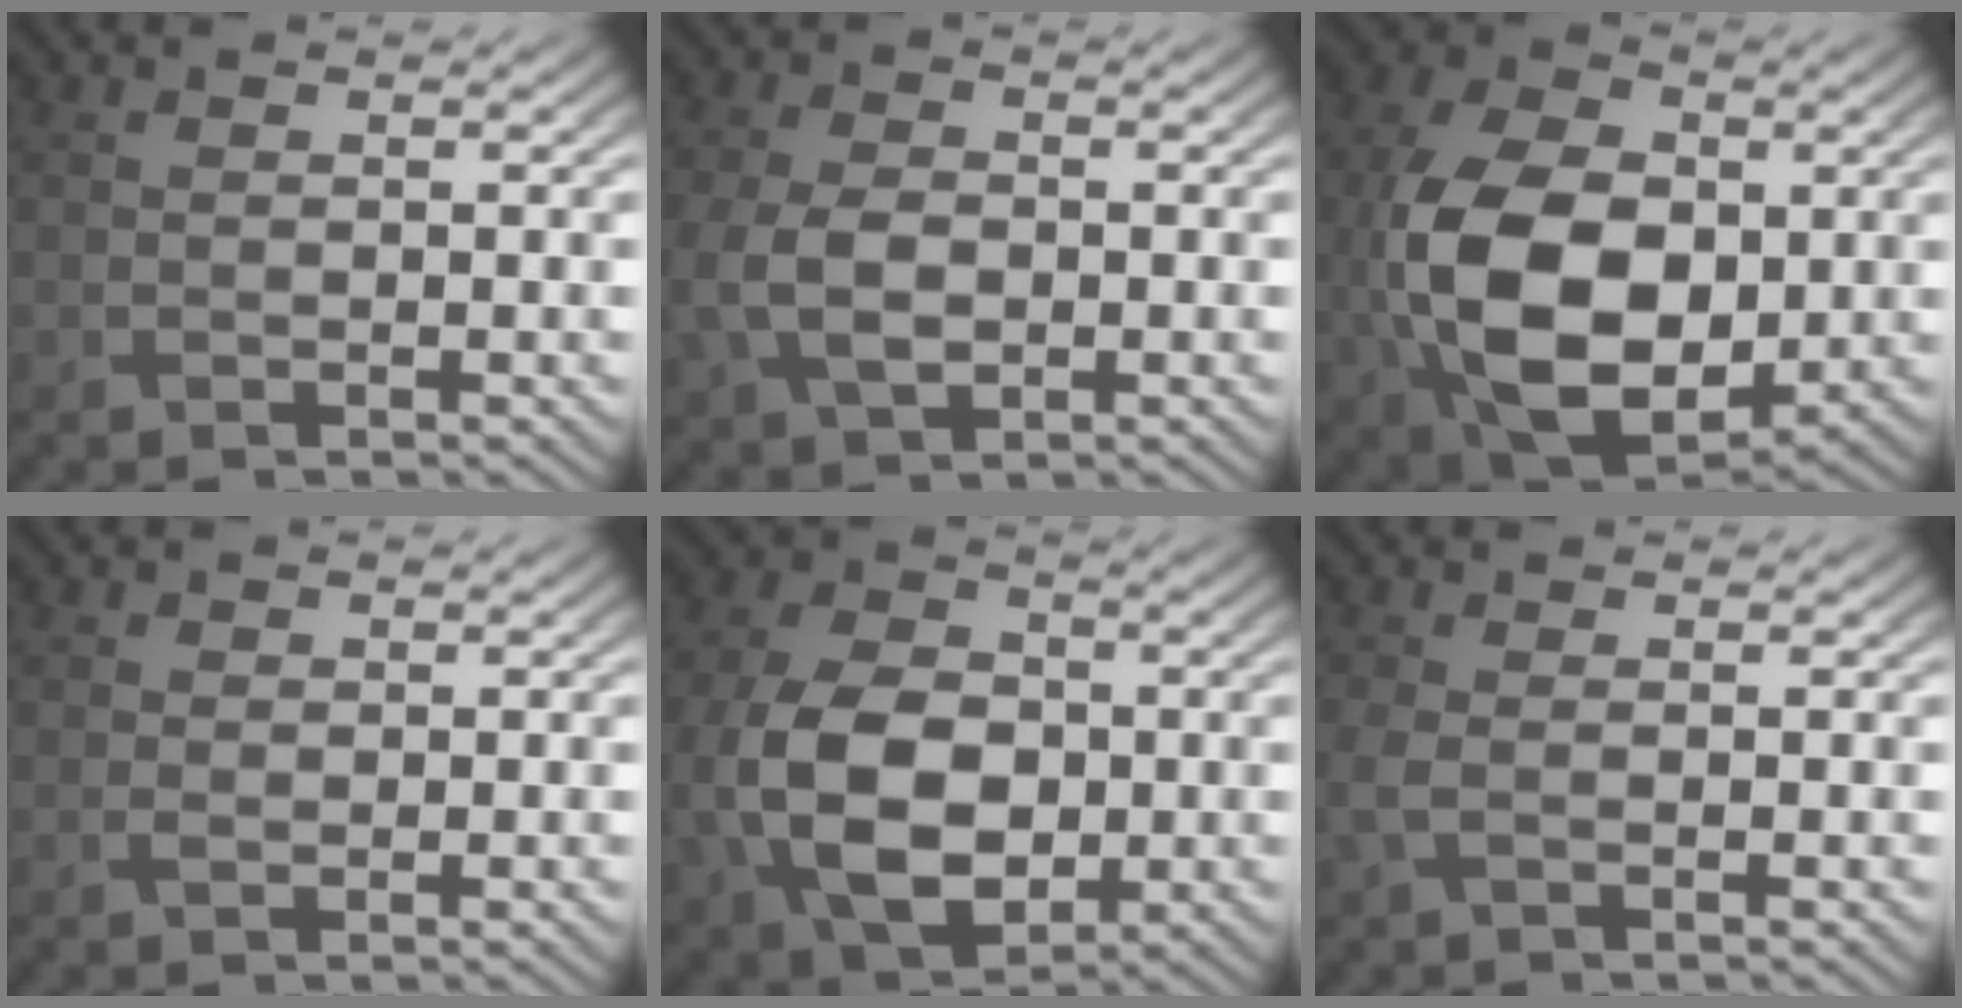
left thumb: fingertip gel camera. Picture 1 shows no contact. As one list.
[{"total": 6.0, "force": [-1.0, 4.0, 4.4], "torque": [-0.118, -0.014, -0.017]}, {"total": 15.4, "force": [-1.6, 10.2, 11.5], "torque": [-0.269, -0.026, -0.023]}, {"total": 0.8, "force": [-0.1, 0.7, 0.4], "torque": [-0.011, -0.002, -0.002]}, {"total": 11.8, "force": [-2.0, 8.2, 8.3], "torque": [-0.213, -0.020, -0.033]}, {"total": 2.0, "force": [-0.1, 0.8, 1.8], "torque": [-0.051, 0.001, -0.005]}]